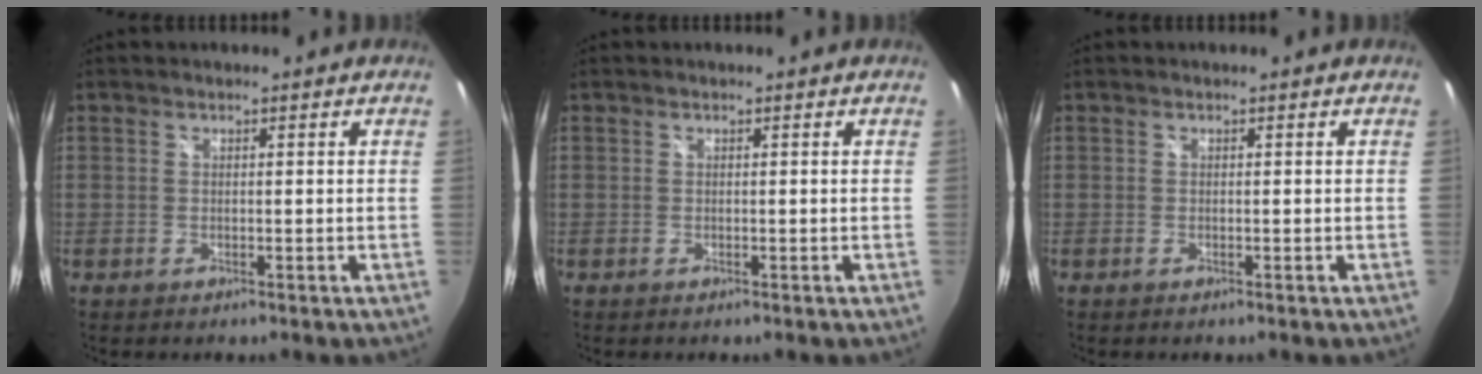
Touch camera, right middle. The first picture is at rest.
{"total": 0.0}
{"total": 0.0}